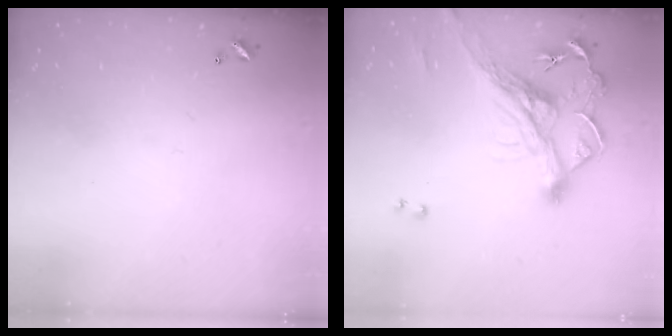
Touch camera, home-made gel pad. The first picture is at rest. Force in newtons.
{"total": 5.2, "press": 4.8, "slide": 1.8}